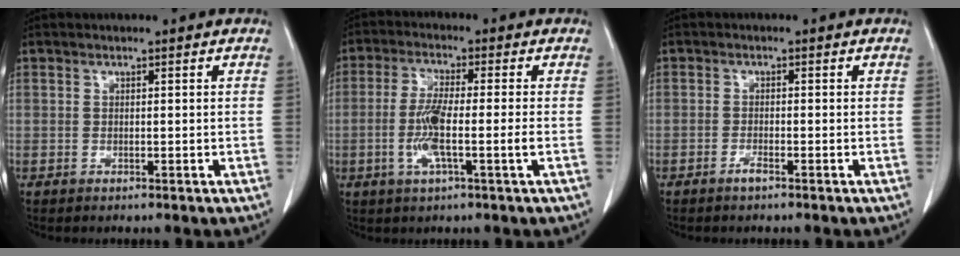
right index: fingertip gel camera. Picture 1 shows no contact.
{"total": 6.9, "force": [-1.6, 0.2, 6.8], "torque": [-0.136, -0.003, -0.033]}
{"total": 1.2, "force": [-1.0, 0.1, 0.8], "torque": [-0.017, 0.001, -0.016]}